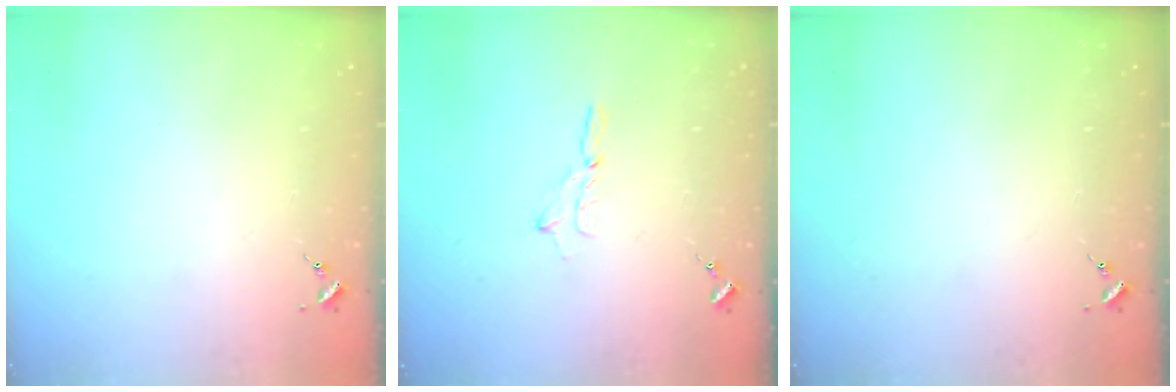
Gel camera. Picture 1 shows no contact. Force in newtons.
{"total": 2.3, "press": 2.3, "slide": 0.2}
{"total": 0.0}